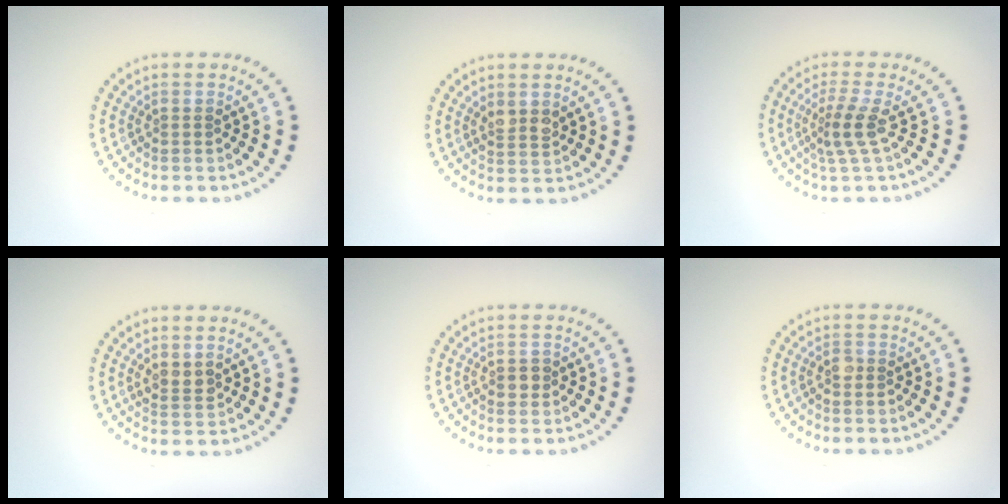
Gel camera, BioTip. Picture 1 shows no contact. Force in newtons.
{"total": 1.5, "press": 1.5, "slide": 0.5}
{"total": 2.6, "press": 1.9, "slide": 1.9}
{"total": 1.6, "press": 1.5, "slide": 0.6}
{"total": 1.2, "press": 1.2, "slide": 0.3}
{"total": 0.9, "press": 0.8, "slide": 0.5}